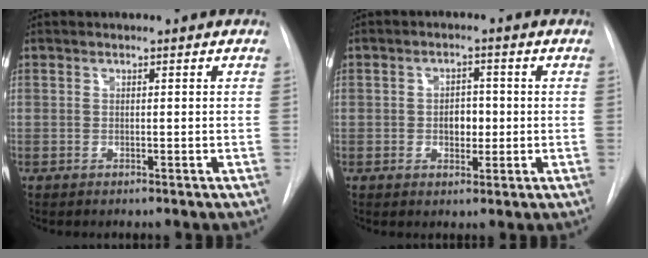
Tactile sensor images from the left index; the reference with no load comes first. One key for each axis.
{"total": 3.5, "fx": -0.7, "fy": 2.4, "fz": 2.5, "tx": -0.033, "ty": 0.002, "tz": -0.010}